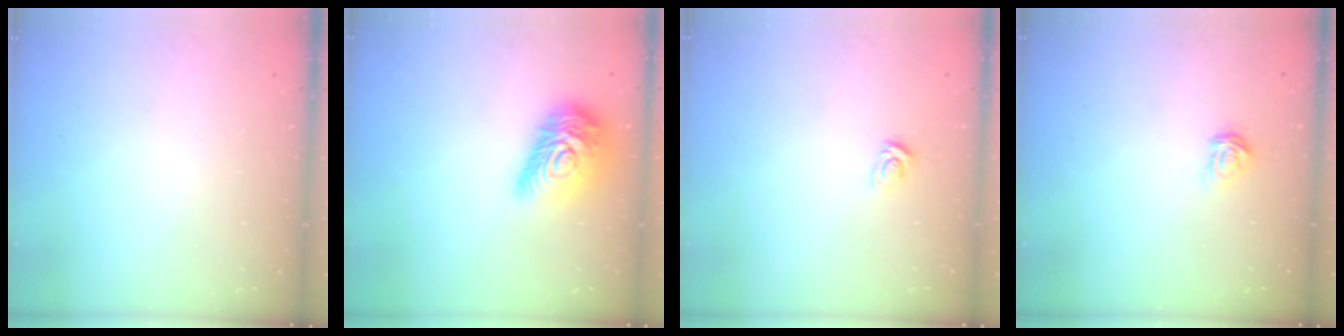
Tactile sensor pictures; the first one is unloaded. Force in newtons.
{"total": 16.1, "press": 16.1, "slide": 0.9}
{"total": 3.7, "press": 3.7, "slide": 0.2}
{"total": 3.0, "press": 3.0, "slide": 0.3}